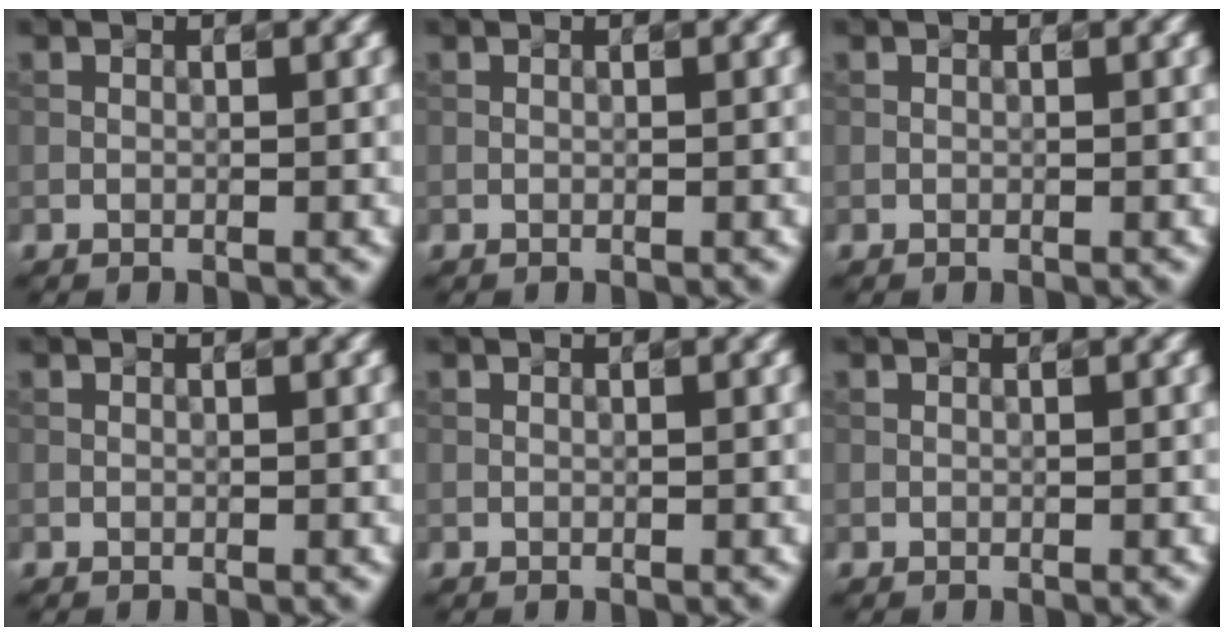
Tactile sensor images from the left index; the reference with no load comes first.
{"total": 0.0}
{"total": 0.0}
{"total": 0.0}
{"total": 0.0}
{"total": 0.0}